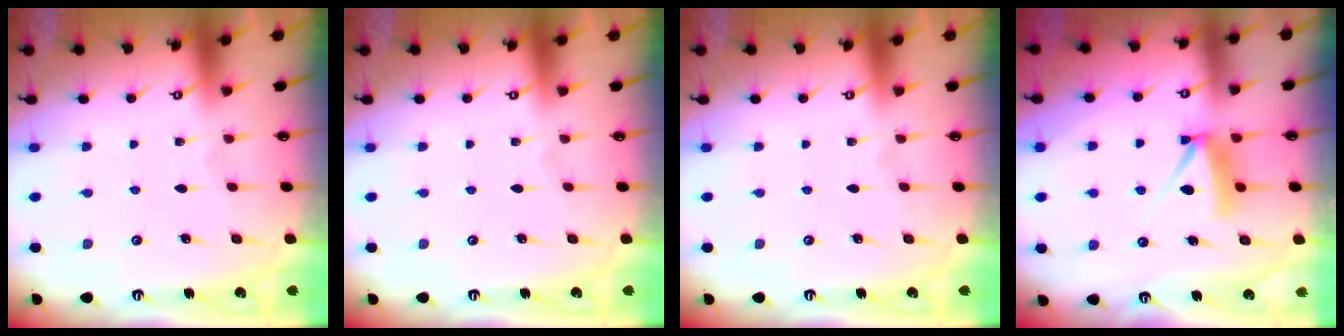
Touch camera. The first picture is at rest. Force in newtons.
{"total": 0.0}
{"total": 0.0}
{"total": 7.9, "press": 7.8, "slide": 0.6}